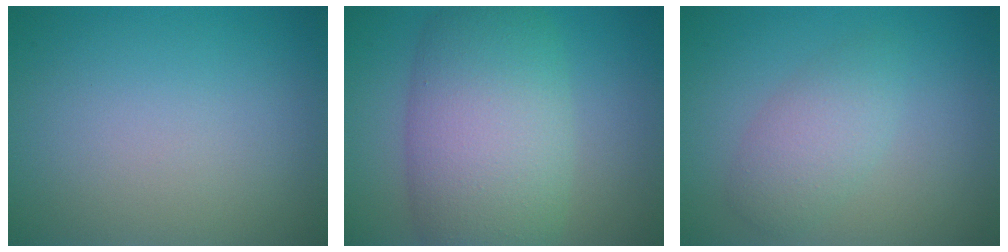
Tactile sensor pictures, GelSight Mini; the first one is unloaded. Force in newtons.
{"total": 9.2, "press": 9.1, "slide": 0.4}
{"total": 2.9, "press": 2.9, "slide": 0.2}